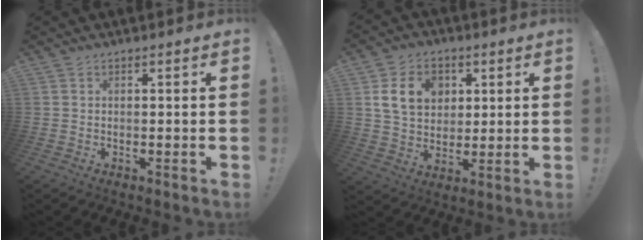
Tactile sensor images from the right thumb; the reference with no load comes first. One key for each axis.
{"total": 13.6, "fx": 4.5, "fy": 10.7, "fz": 7.1, "tx": -0.102, "ty": -0.004, "tz": 0.091}